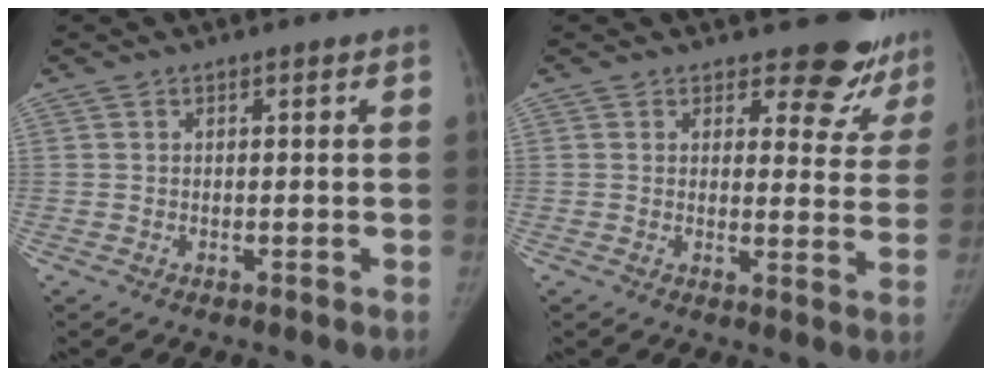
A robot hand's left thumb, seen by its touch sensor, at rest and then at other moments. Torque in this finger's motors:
{"motor_torque": [0.65, -0.37, 0.37, -0.51, 0.11]}